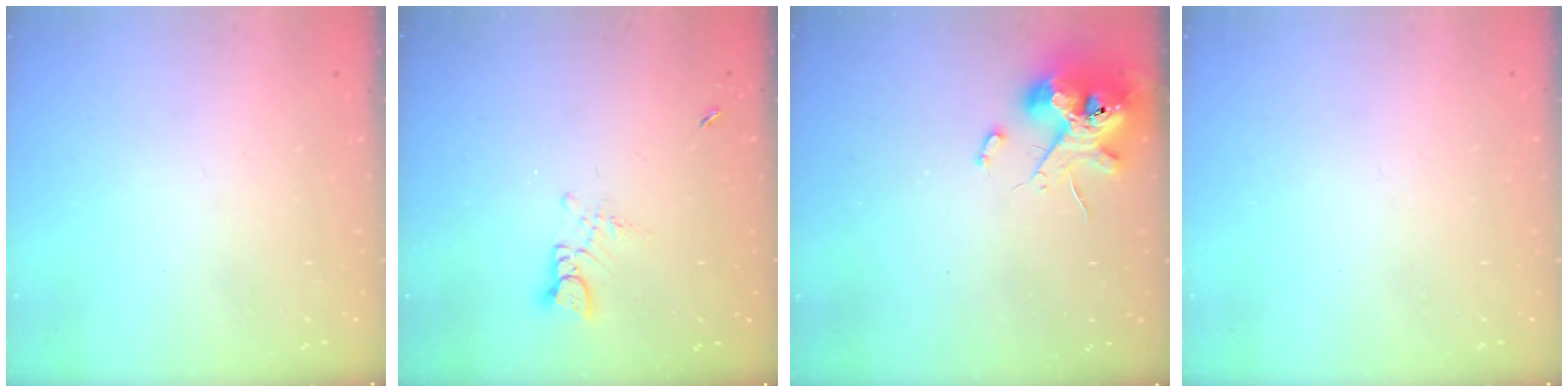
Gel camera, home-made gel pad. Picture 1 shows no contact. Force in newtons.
{"total": 2.9, "press": 2.9, "slide": 0.2}
{"total": 12.1, "press": 12.0, "slide": 1.6}
{"total": 0.0}